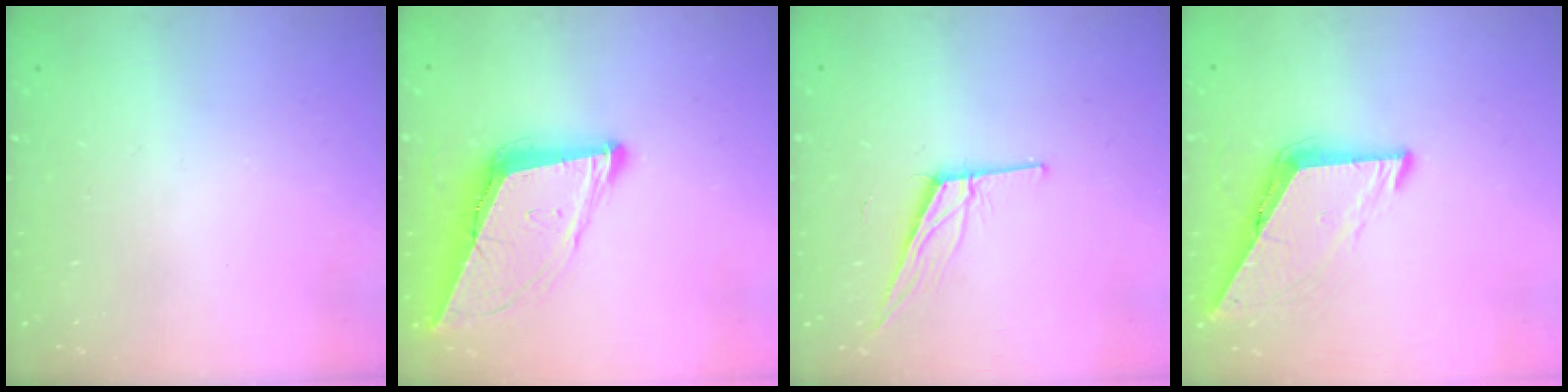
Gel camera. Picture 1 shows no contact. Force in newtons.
{"total": 11.8, "press": 11.2, "slide": 3.8}
{"total": 10.8, "press": 10.4, "slide": 2.7}
{"total": 6.8, "press": 6.8, "slide": 0.4}